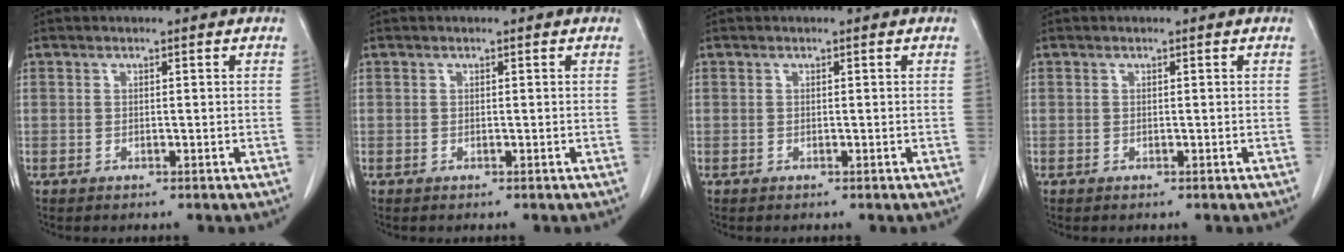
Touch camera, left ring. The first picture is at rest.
{"total": 0.0}
{"total": 0.0}
{"total": 0.0}